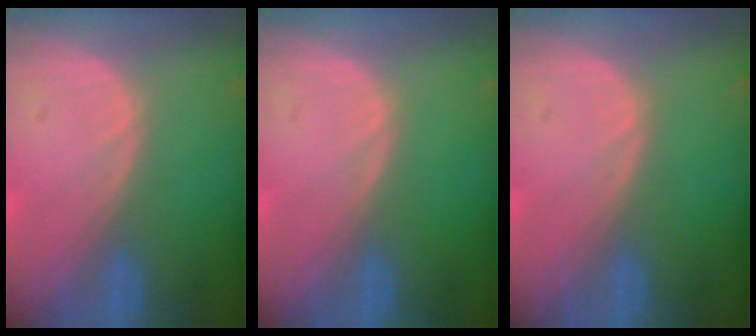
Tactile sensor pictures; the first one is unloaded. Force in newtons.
{"total": 0.0}
{"total": 0.0}